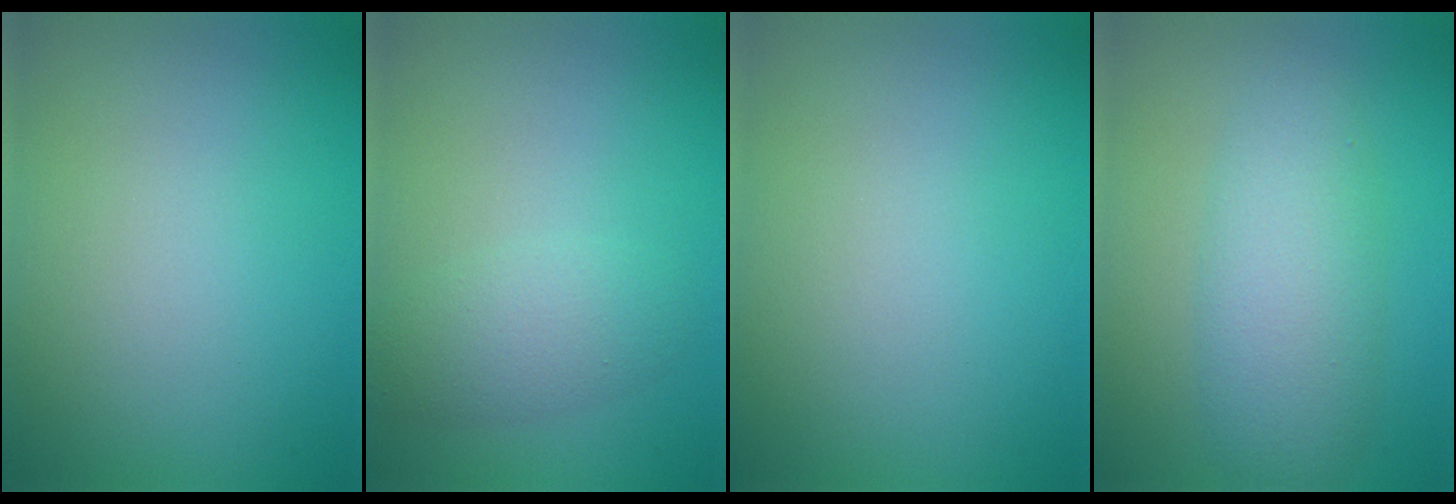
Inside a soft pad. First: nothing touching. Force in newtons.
{"total": 2.7, "press": 2.7, "slide": 0.1}
{"total": 0.0}
{"total": 4.8, "press": 4.8, "slide": 0.2}